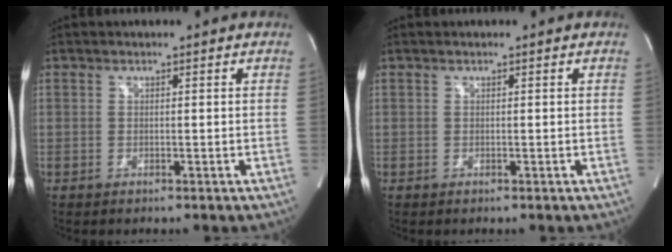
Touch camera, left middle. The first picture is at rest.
{"total": 0.0}